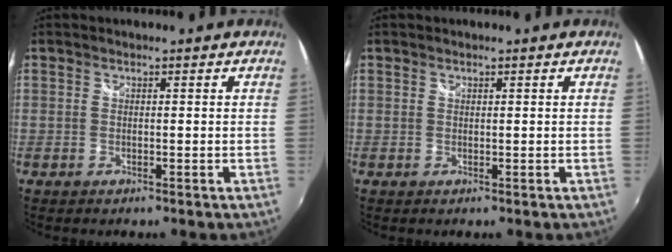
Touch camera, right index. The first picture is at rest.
{"total": 0.0}